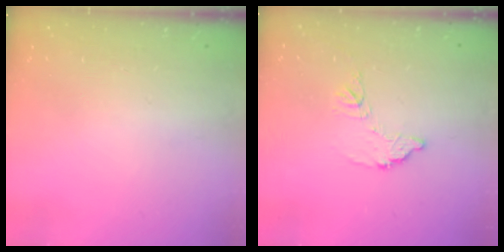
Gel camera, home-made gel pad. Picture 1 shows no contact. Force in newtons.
{"total": 7.4, "press": 7.4, "slide": 0.4}